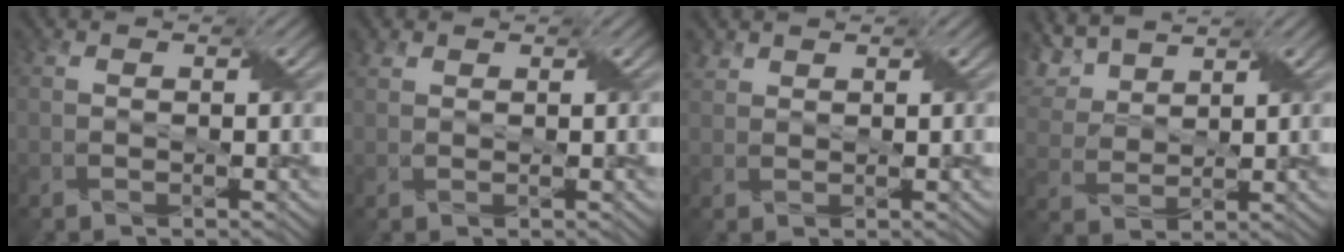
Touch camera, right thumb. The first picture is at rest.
{"total": 1.2, "force": [1.0, 0.7, 0.3], "torque": [-0.011, 0.007, 0.022]}
{"total": 1.6, "force": [1.4, 0.7, 0.3], "torque": [-0.012, 0.006, 0.033]}
{"total": 5.7, "force": [4.4, 2.5, 2.5], "torque": [-0.074, 0.004, 0.101]}